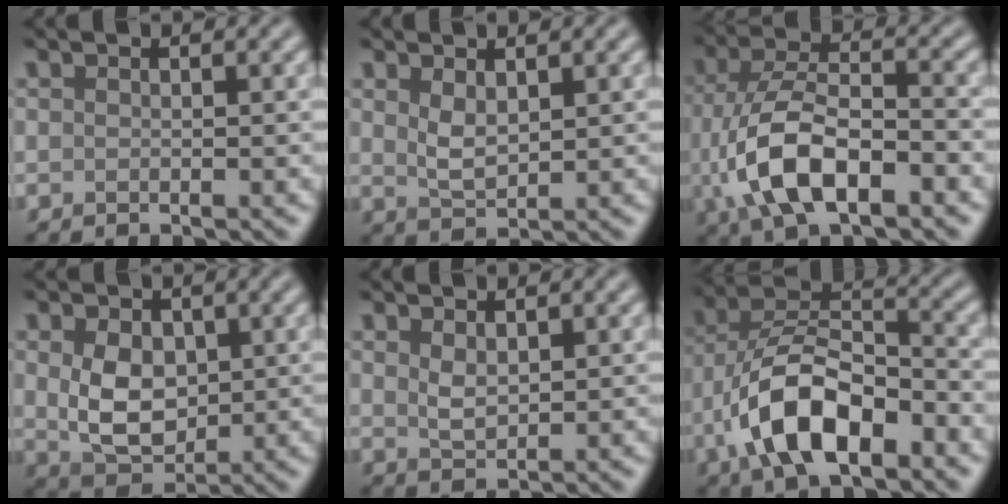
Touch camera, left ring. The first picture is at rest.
{"total": 2.2, "force": [1.0, 1.1, 1.7], "torque": [-0.039, -0.003, 0.024]}
{"total": 9.4, "force": [-3.0, 4.7, 7.5], "torque": [-0.160, -0.003, -0.061]}
{"total": 5.3, "force": [0.5, 3.8, 3.7], "torque": [-0.076, -0.006, 0.015]}
{"total": 1.9, "force": [0.8, 1.0, 1.3], "torque": [-0.030, -0.003, 0.021]}
{"total": 9.8, "force": [-4.2, 4.8, 7.4], "torque": [-0.143, 0.011, -0.083]}